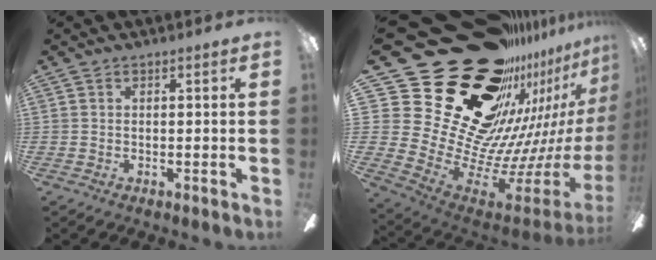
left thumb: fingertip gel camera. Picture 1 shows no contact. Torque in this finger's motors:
{"motor_torque": [2.51, 2.50, 1.37, -1.40, 0.05]}